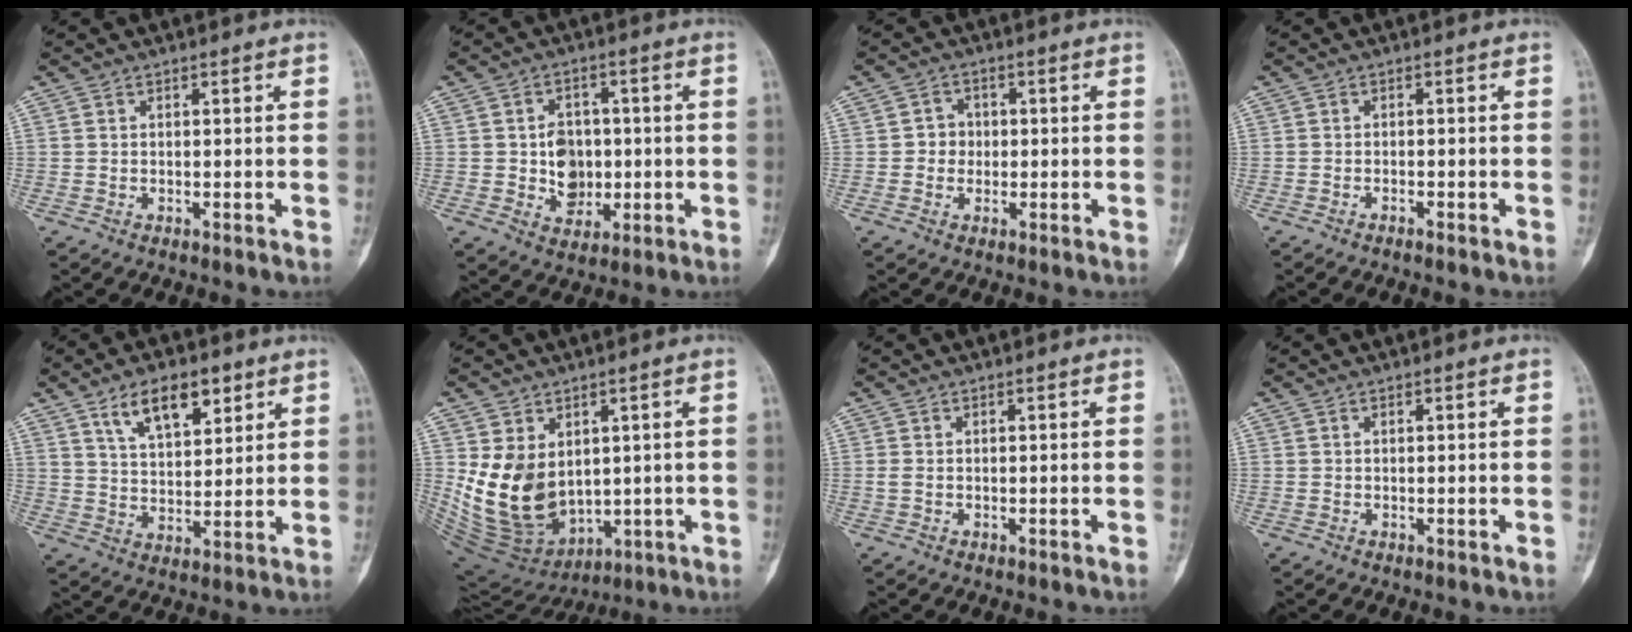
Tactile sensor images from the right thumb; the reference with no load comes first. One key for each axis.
{"total": 7.5, "fx": -0.4, "fy": 6.2, "fz": 4.3, "tx": -0.031, "ty": 0.006, "tz": -0.002}
{"total": 3.3, "fx": -0.2, "fy": 3.1, "fz": 1.2, "tx": 0.010, "ty": 0.009, "tz": -0.011}
{"total": 0.9, "fx": -0.8, "fy": 0.1, "fz": 0.4, "tx": -0.016, "ty": 0.008, "tz": -0.011}
{"total": 11.0, "fx": 6.3, "fy": 5.3, "fz": 7.3, "tx": -0.102, "ty": -0.029, "tz": 0.114}
{"total": 14.9, "fx": 1.7, "fy": 10.9, "fz": 10.1, "tx": -0.148, "ty": -0.021, "tz": 0.067}
{"total": 0.7, "fx": -0.1, "fy": 0.4, "fz": 0.6, "tx": -0.018, "ty": -0.001, "tz": -0.001}
{"total": 0.0}